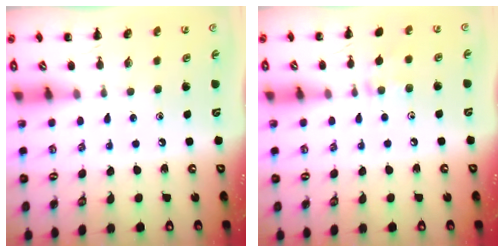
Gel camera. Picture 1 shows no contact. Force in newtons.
{"total": 6.8, "press": 6.5, "slide": 2.0}